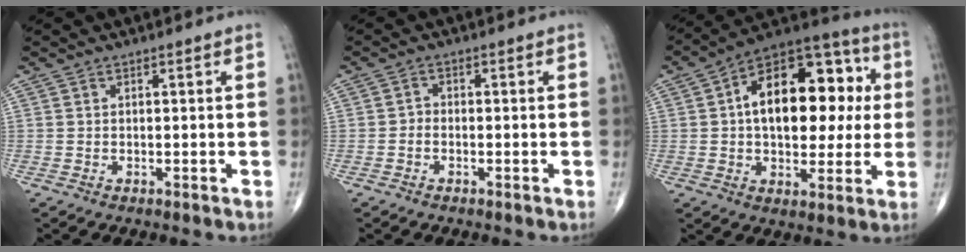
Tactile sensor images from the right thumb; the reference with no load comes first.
{"total": 1.3, "force": [-0.6, 1.0, 0.6], "torque": [-0.005, 0.005, -0.016]}
{"total": 21.8, "force": [2.9, 12.5, 17.7], "torque": [-0.227, 0.028, 0.035]}